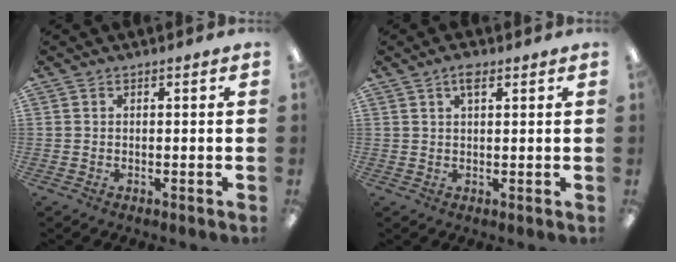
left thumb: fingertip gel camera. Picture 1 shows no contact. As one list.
[{"total": 3.5, "force": [2.1, 1.4, 2.5], "torque": [-0.038, -0.002, 0.033]}]